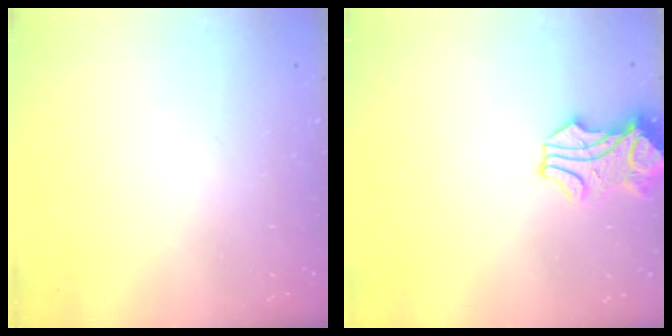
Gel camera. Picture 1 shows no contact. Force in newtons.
{"total": 1.6, "press": 1.3, "slide": 0.9}